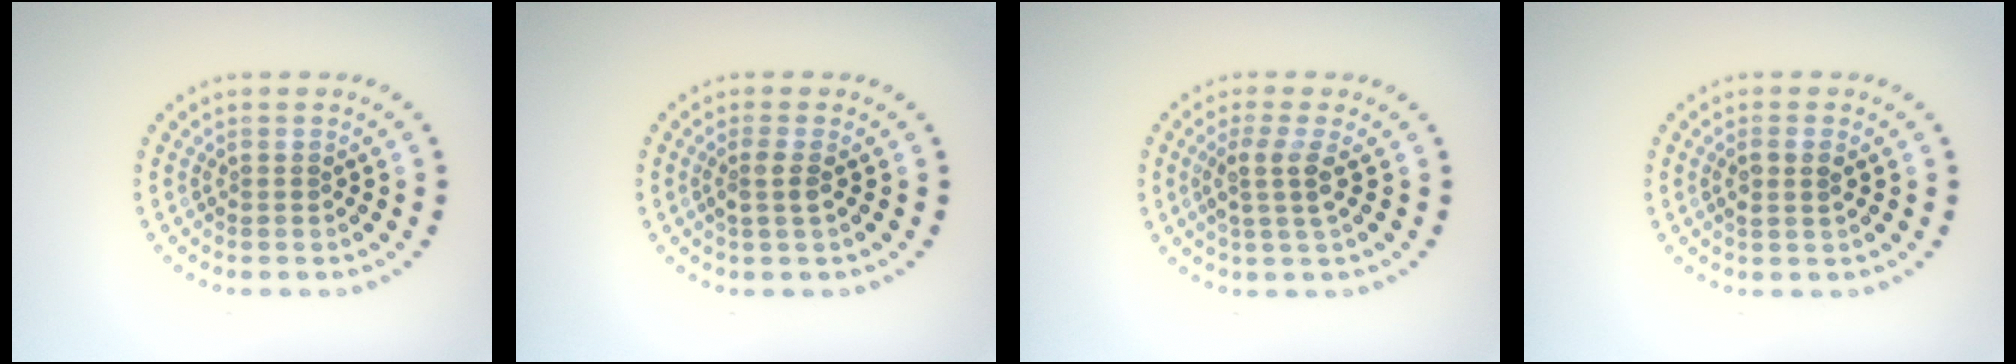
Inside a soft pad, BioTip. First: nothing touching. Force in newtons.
{"total": 1.5, "press": 1.2, "slide": 0.8}
{"total": 2.5, "press": 2.0, "slide": 1.5}
{"total": 1.7, "press": 1.6, "slide": 0.6}